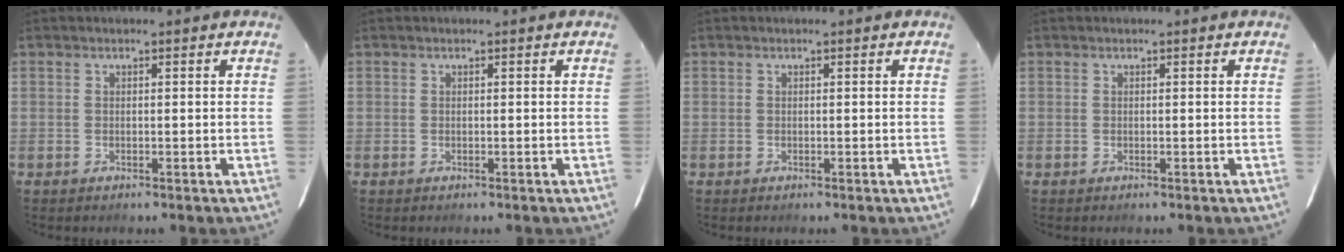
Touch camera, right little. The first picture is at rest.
{"total": 0.0}
{"total": 0.0}
{"total": 0.0}